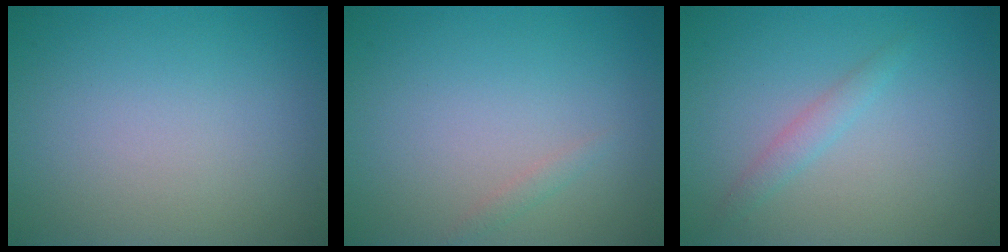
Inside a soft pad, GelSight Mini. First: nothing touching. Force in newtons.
{"total": 0.7, "press": 0.7, "slide": 0.1}
{"total": 1.3, "press": 1.3, "slide": 0.1}